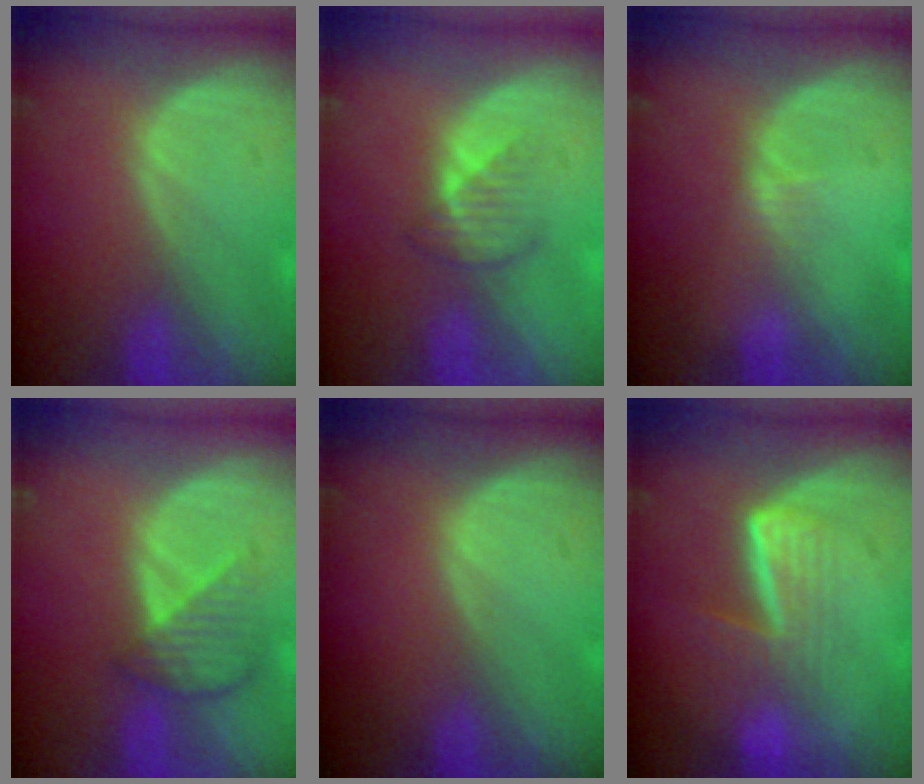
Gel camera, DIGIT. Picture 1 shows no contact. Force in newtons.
{"total": 2.7, "press": 2.6, "slide": 0.5}
{"total": 1.3, "press": 1.1, "slide": 0.8}
{"total": 4.6, "press": 4.3, "slide": 1.7}
{"total": 0.0}
{"total": 6.6, "press": 5.5, "slide": 3.6}